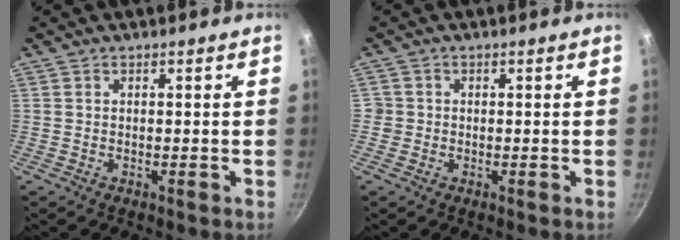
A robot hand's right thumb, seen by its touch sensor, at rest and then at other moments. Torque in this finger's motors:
{"motor_torque": [0.19, 0.77, 0.34, -0.06, 0.00]}